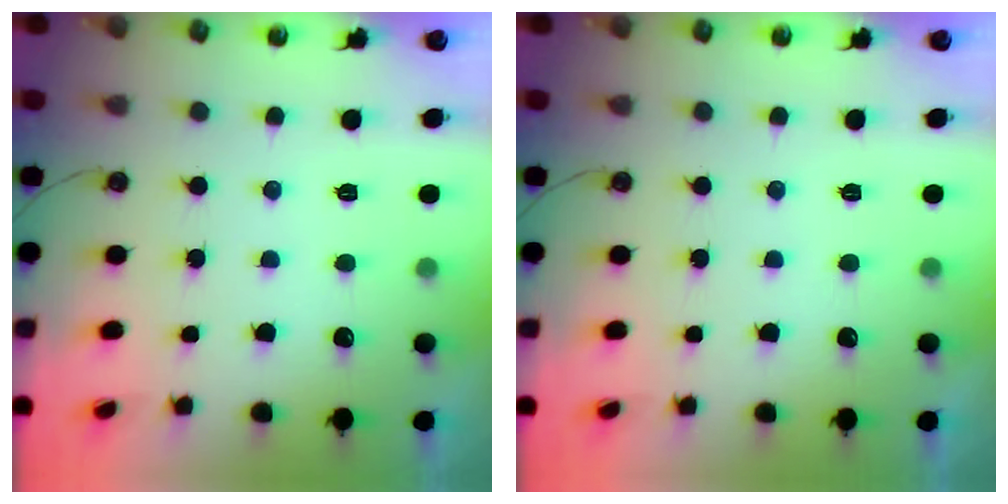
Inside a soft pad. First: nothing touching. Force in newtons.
{"total": 0.0}